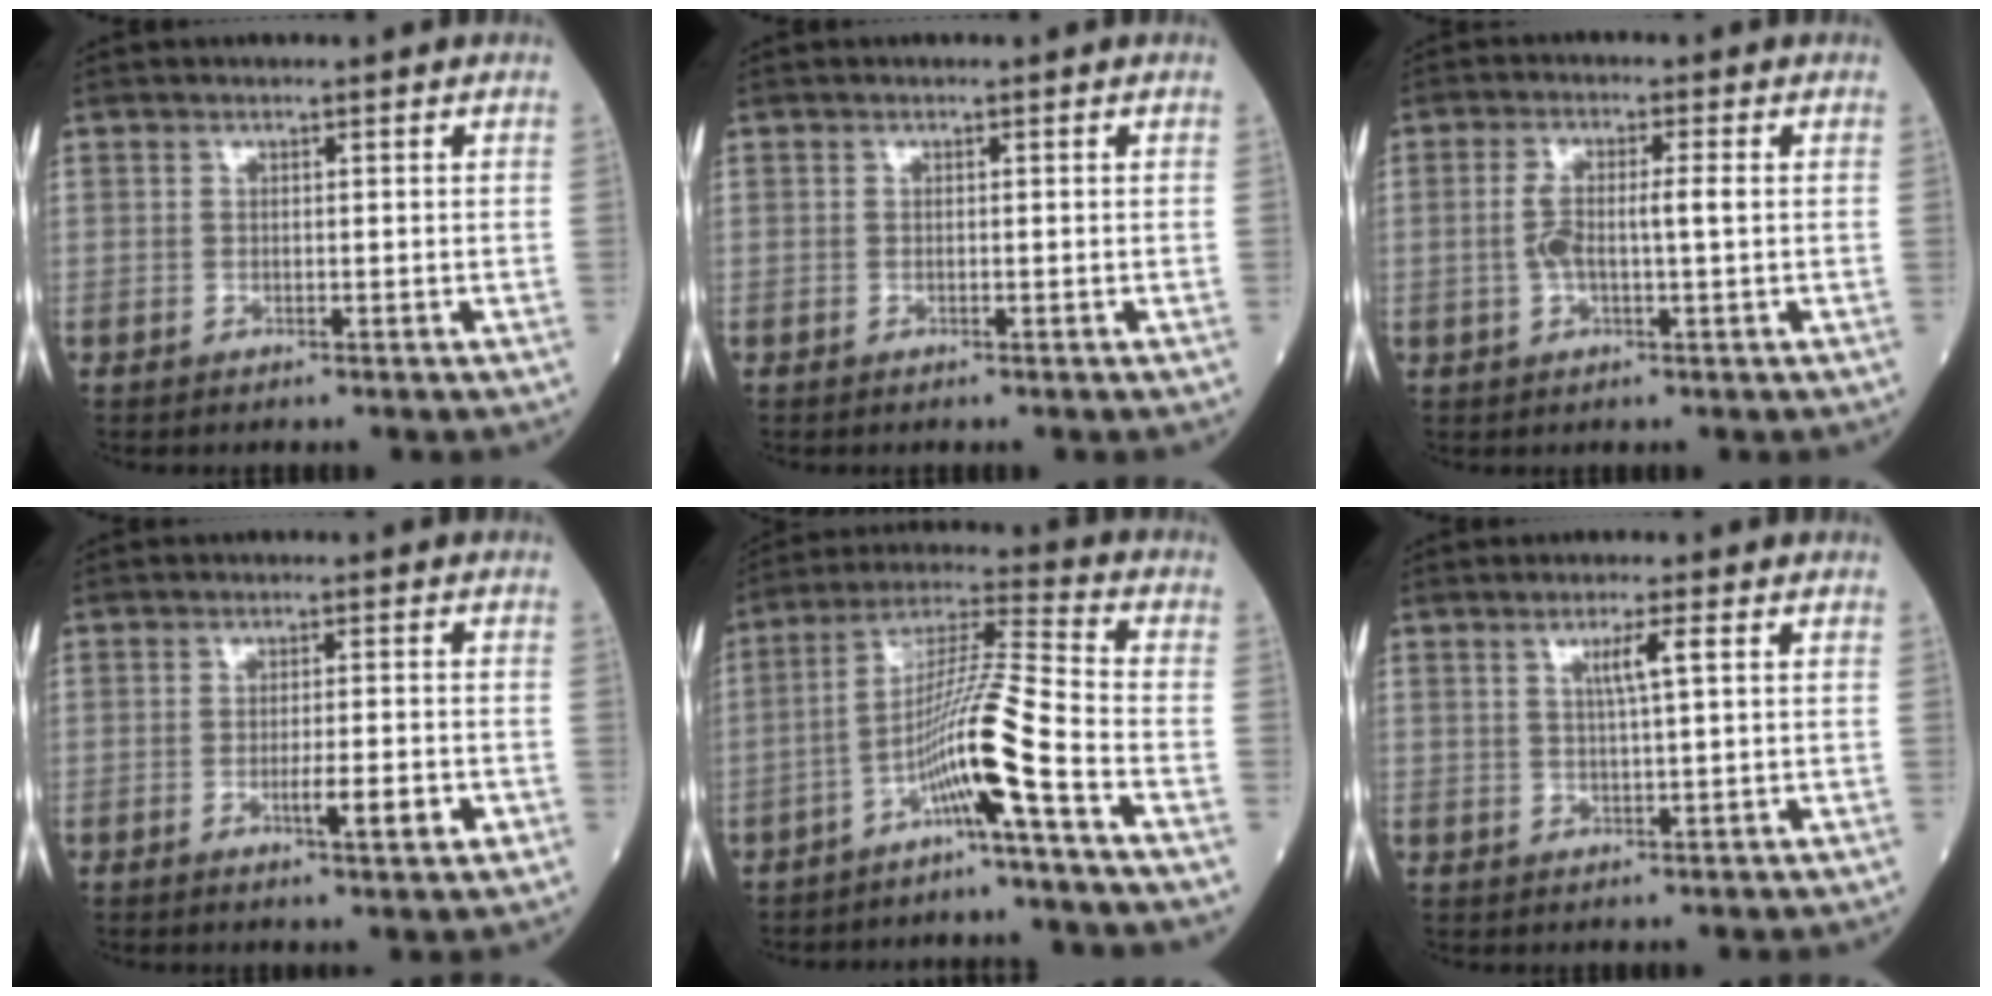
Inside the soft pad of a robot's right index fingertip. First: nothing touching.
{"total": 0.0}
{"total": 5.1, "force": [0.1, 0.9, 5.0], "torque": [-0.108, 0.012, 0.001]}
{"total": 4.6, "force": [-1.6, 0.4, 4.3], "torque": [-0.061, -0.003, -0.023]}
{"total": 10.4, "force": [-4.8, -1.4, 9.1], "torque": [-0.175, 0.009, -0.094]}
{"total": 3.3, "force": [1.3, -0.2, 3.0], "torque": [-0.050, 0.000, 0.022]}